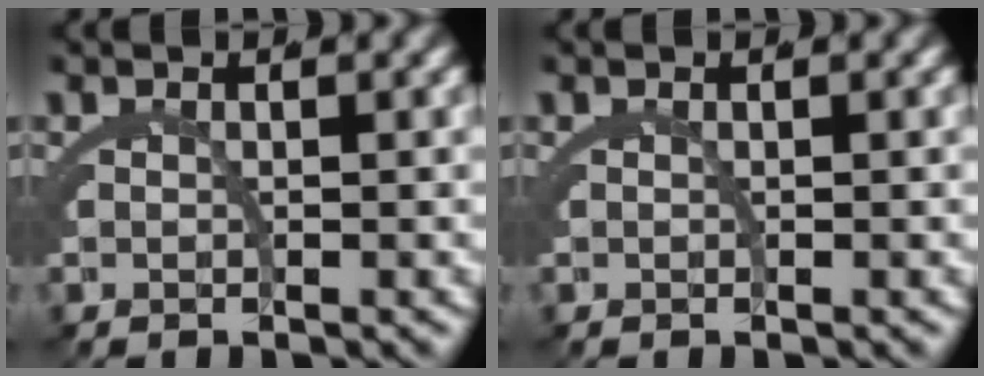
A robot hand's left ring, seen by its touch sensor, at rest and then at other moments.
{"total": 0.0}